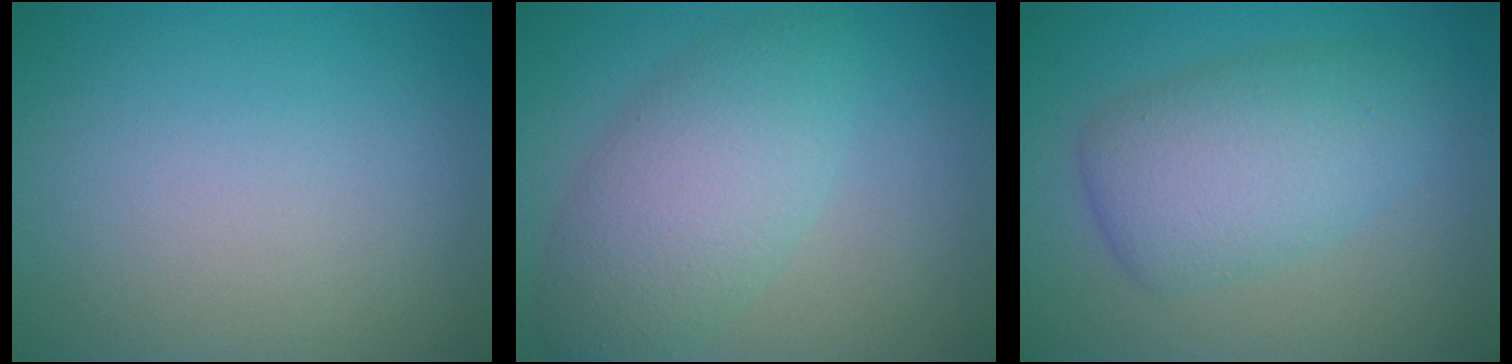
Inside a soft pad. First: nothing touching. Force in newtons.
{"total": 5.7, "press": 5.7, "slide": 0.0}
{"total": 5.5, "press": 5.5, "slide": 0.2}